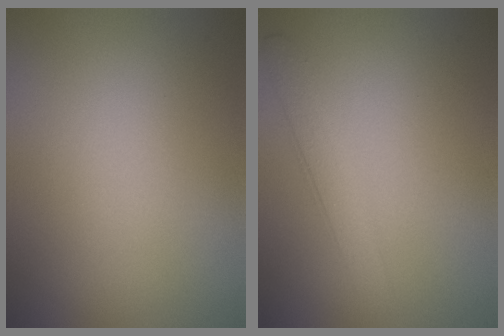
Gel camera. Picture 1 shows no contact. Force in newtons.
{"total": 2.3, "press": 2.3, "slide": 0.1}